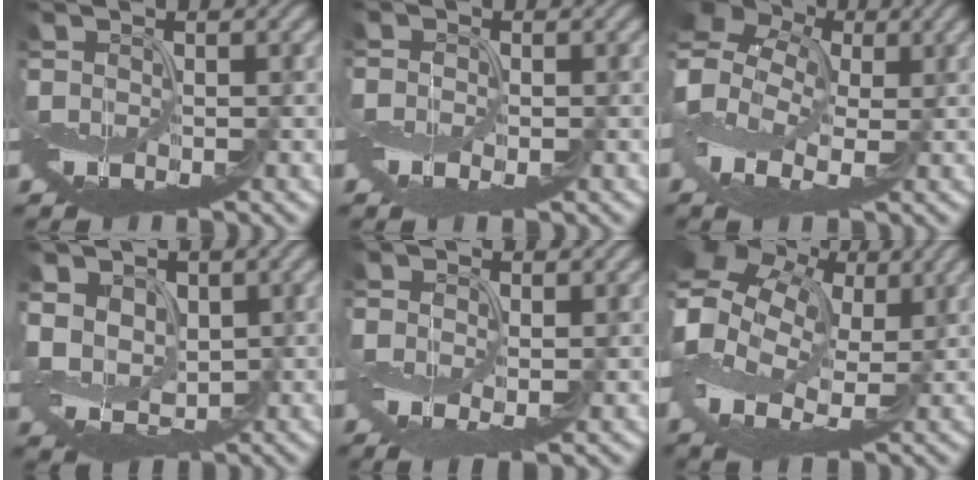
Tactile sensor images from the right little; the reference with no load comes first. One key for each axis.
{"total": 1.2, "fx": -0.6, "fy": 0.7, "fz": 0.8, "tx": -0.018, "ty": -0.002, "tz": -0.012}
{"total": 8.5, "fx": 0.6, "fy": 6.1, "fz": 5.9, "tx": -0.151, "ty": 0.015, "tz": 0.004}
{"total": 4.9, "fx": 1.4, "fy": 3.9, "fz": 2.5, "tx": -0.060, "ty": 0.000, "tz": 0.023}
{"total": 2.4, "fx": -0.4, "fy": 1.3, "fz": 2.0, "tx": -0.037, "ty": -0.007, "tz": -0.002}
{"total": 12.2, "fx": 3.3, "fy": 8.6, "fz": 8.1, "tx": -0.198, "ty": 0.023, "tz": 0.065}